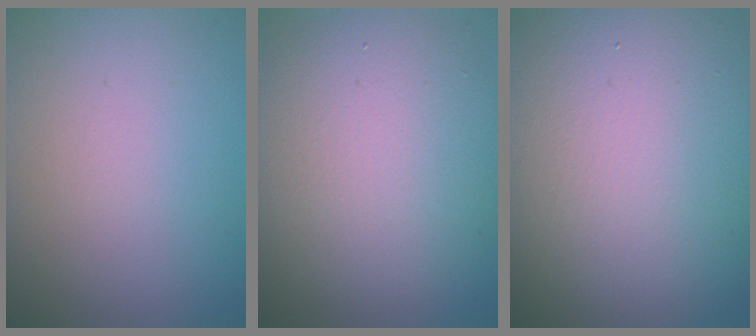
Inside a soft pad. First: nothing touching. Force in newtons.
{"total": 9.4, "press": 9.3, "slide": 0.7}
{"total": 15.5, "press": 15.5, "slide": 1.0}